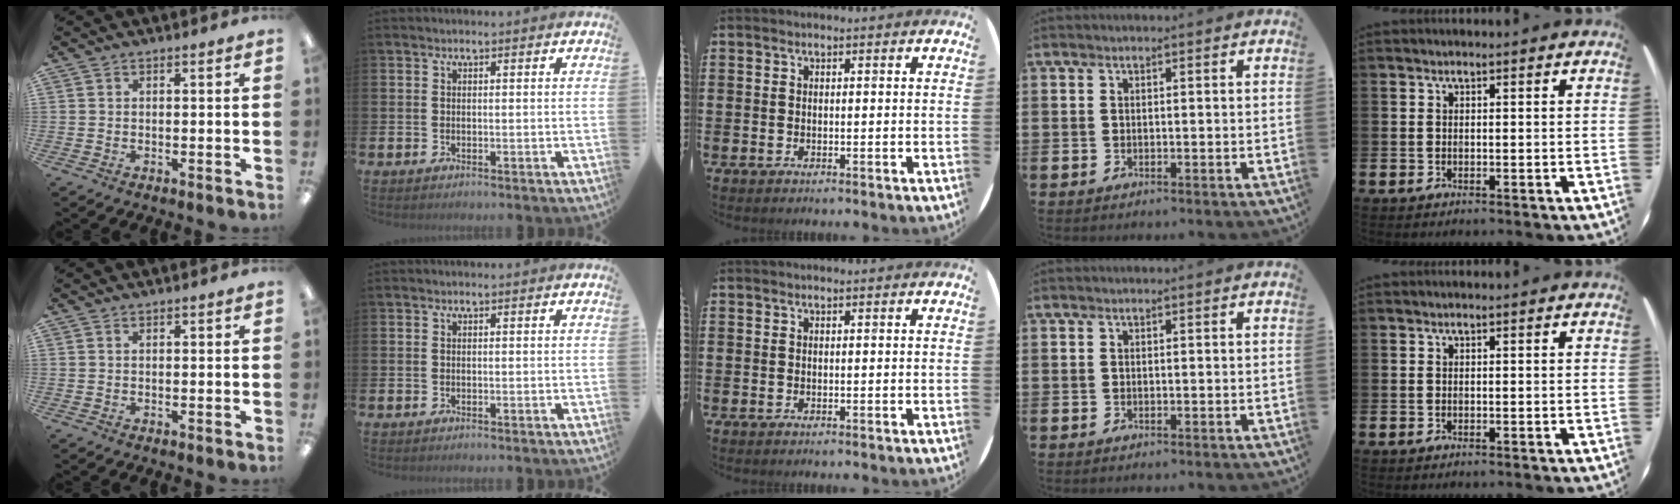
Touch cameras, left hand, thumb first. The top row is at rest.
{}